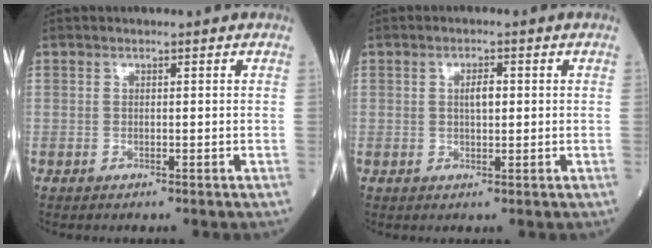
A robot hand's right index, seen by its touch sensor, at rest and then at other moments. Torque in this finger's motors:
{"motor_torque": [-0.07, -0.08, 0.03, 0.02]}